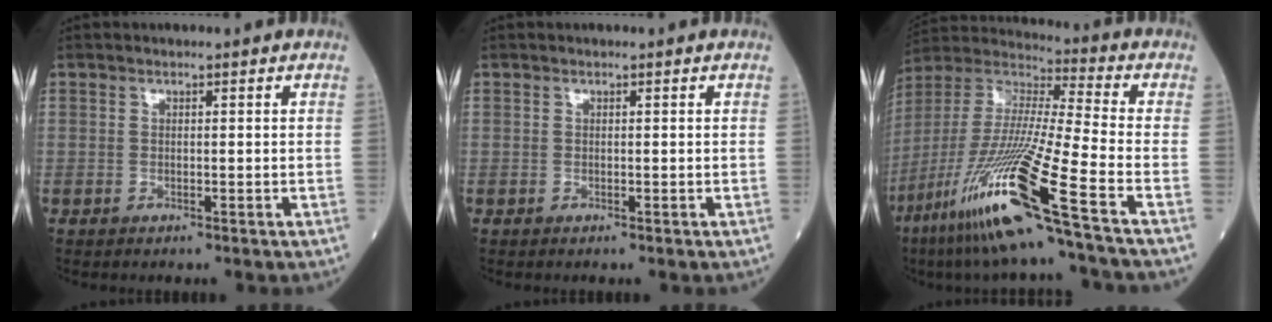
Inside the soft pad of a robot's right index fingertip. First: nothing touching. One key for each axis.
{"total": 0.0}
{"total": 21.3, "fx": -11.4, "fy": -1.3, "fz": 17.9, "tx": -0.393, "ty": -0.053, "tz": -0.224}